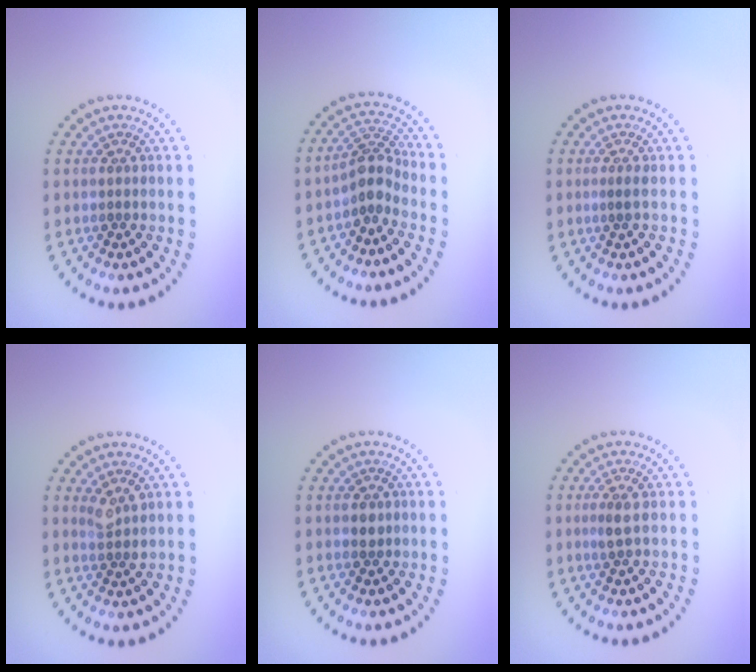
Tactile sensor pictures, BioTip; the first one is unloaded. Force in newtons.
{"total": 2.7, "press": 2.1, "slide": 1.8}
{"total": 0.6, "press": 0.2, "slide": 0.5}
{"total": 1.7, "press": 1.4, "slide": 1.0}
{"total": 1.1, "press": 1.0, "slide": 0.3}
{"total": 1.4, "press": 1.2, "slide": 0.6}